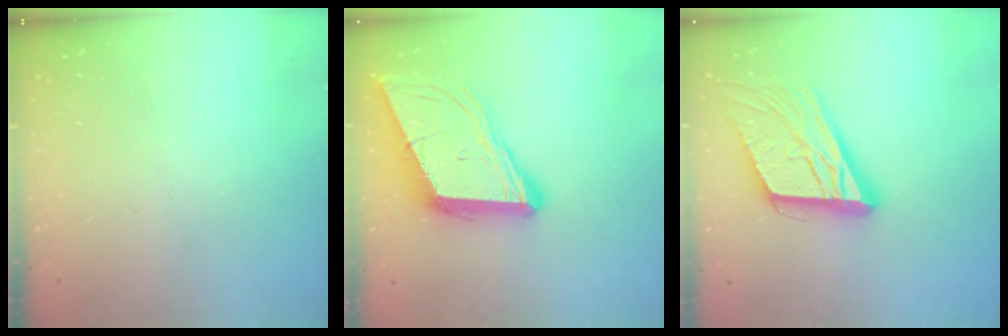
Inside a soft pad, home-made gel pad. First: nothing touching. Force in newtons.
{"total": 12.0, "press": 11.5, "slide": 3.7}
{"total": 16.9, "press": 16.5, "slide": 3.6}